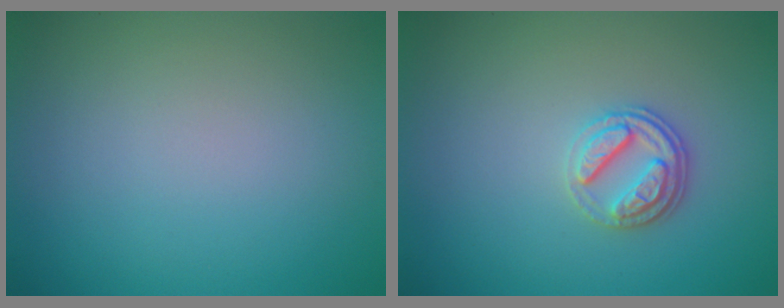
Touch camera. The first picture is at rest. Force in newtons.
{"total": 2.8, "press": 2.6, "slide": 1.1}